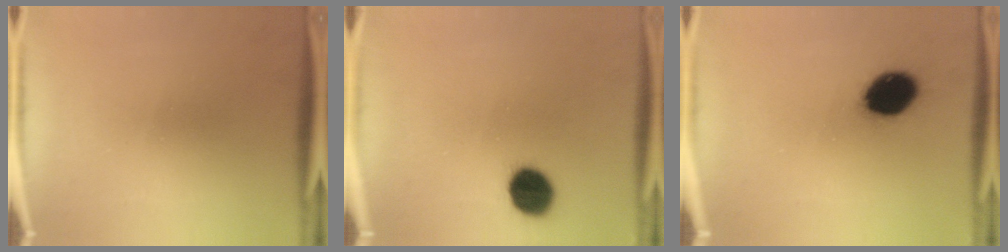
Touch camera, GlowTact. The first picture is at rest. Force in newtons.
{"total": 9.0}
{"total": 11.9}